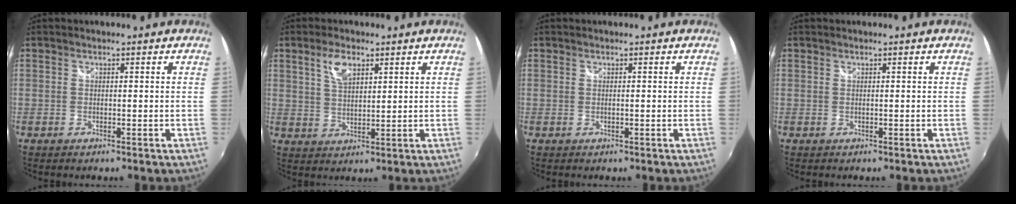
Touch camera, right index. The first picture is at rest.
{"total": 5.3, "force": [2.8, 2.5, 3.7], "torque": [-0.066, 0.007, 0.052]}
{"total": 0.0}
{"total": 0.0}